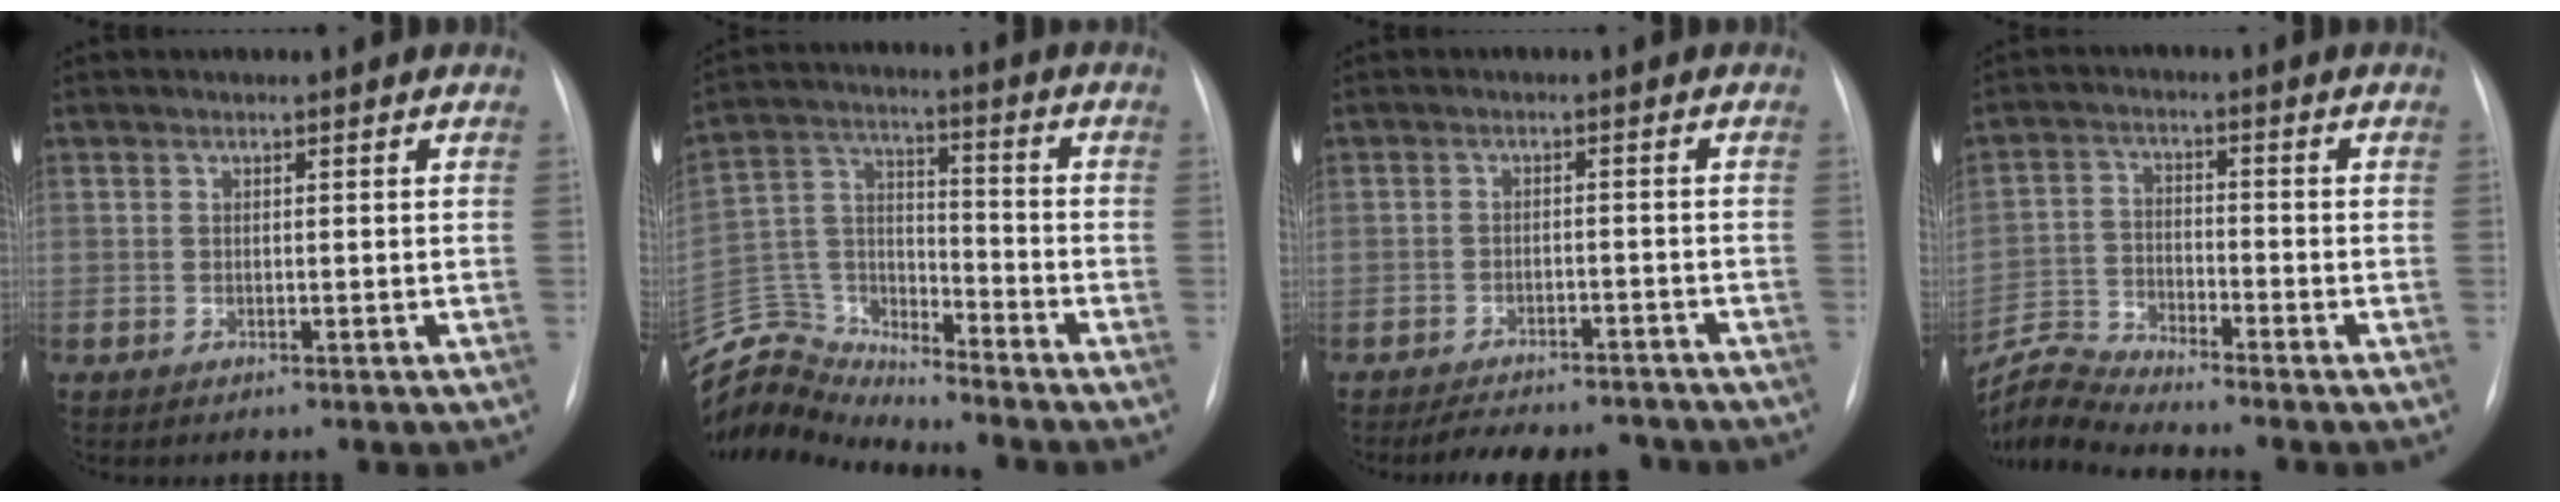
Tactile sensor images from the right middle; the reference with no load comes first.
{"total": 13.8, "force": [-13.6, 2.1, 0.2], "torque": [-0.019, 0.056, -0.256]}
{"total": 10.4, "force": [-9.6, 2.8, 3.1], "torque": [-0.051, 0.005, -0.121]}
{"total": 7.0, "force": [-6.7, -2.0, 0.0], "torque": [-0.019, -0.008, -0.133]}